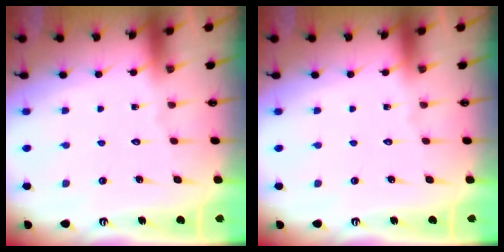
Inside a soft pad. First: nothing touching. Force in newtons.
{"total": 0.0}